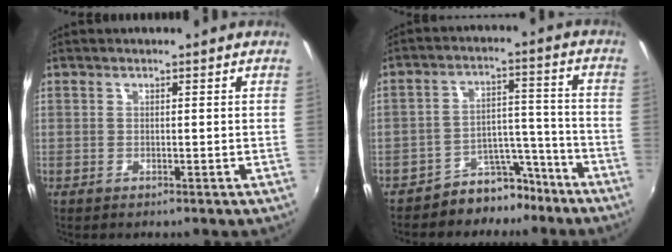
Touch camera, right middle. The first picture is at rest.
{"total": 7.8, "force": [-6.4, 4.1, 1.6], "torque": [-0.013, 0.045, -0.089]}